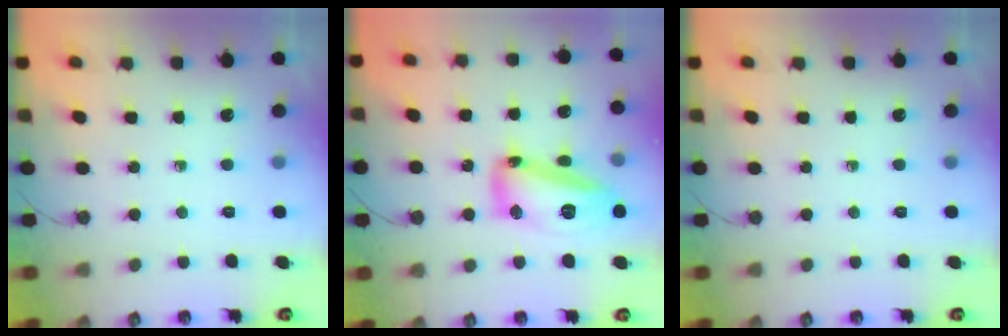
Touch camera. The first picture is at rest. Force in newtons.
{"total": 15.9, "press": 15.8, "slide": 1.4}
{"total": 0.0}